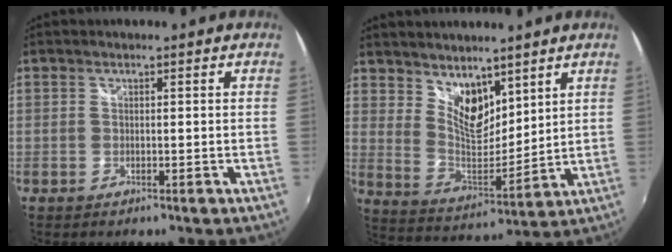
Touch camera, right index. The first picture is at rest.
{"total": 9.3, "force": [6.5, 4.7, 4.8], "torque": [-0.075, -0.007, 0.127]}